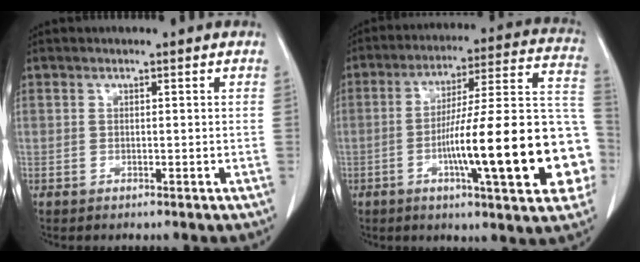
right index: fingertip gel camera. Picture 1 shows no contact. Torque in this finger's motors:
{"motor_torque": [1.39, -0.75, 0.54, 0.21]}